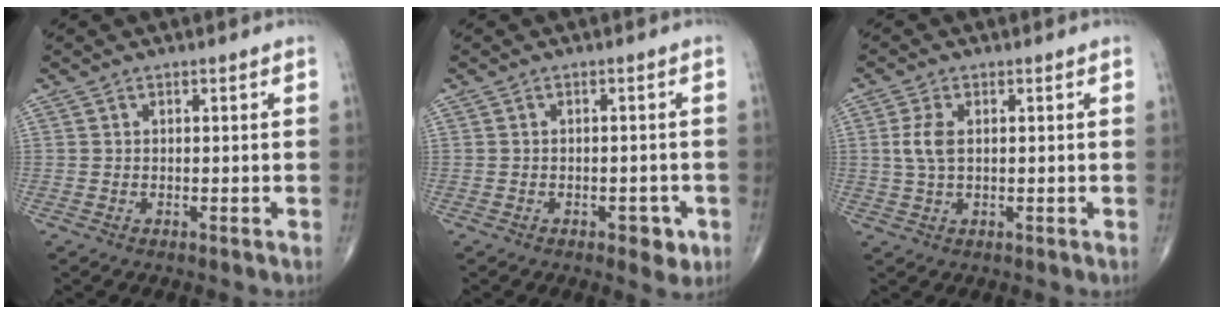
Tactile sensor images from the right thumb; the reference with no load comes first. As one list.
[{"total": 4.5, "force": [-2.2, 2.4, 3.1], "torque": [-0.021, 0.009, -0.025]}, {"total": 4.0, "force": [0.6, 2.1, 3.4], "torque": [-0.084, 0.003, 0.012]}]